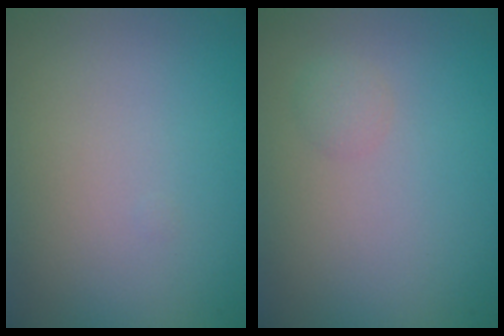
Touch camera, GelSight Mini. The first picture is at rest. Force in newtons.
{"total": 1.0, "press": 1.0, "slide": 0.0}